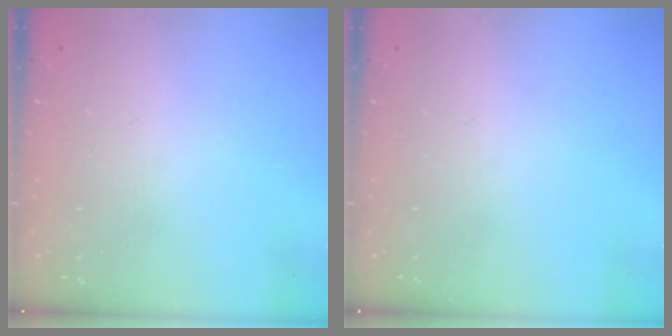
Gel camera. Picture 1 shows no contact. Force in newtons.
{"total": 0.0}